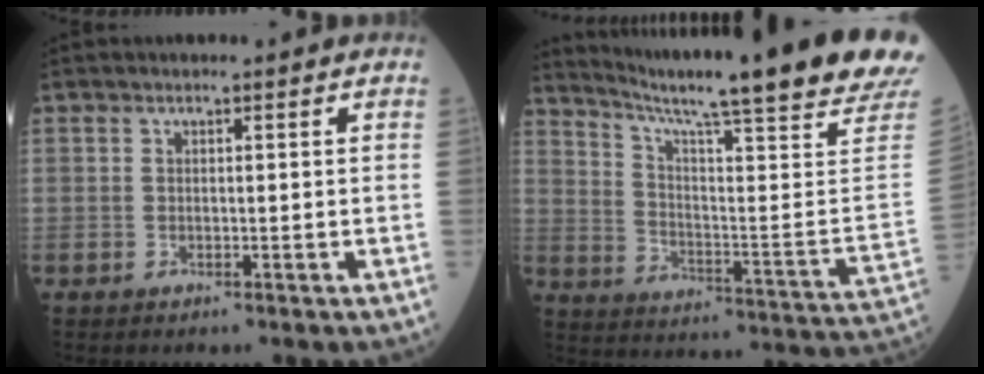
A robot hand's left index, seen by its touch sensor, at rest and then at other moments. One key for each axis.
{"total": 26.2, "fx": 20.5, "fy": -1.5, "fz": 16.2, "tx": -0.262, "ty": -0.072, "tz": 0.281}